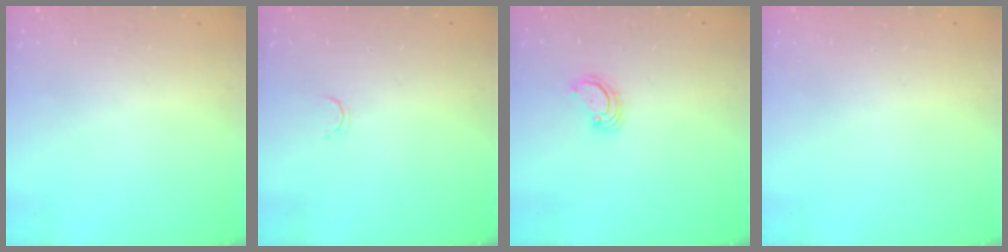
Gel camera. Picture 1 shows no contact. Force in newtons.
{"total": 2.1, "press": 2.1, "slide": 0.4}
{"total": 2.9, "press": 2.9, "slide": 0.2}
{"total": 0.0}